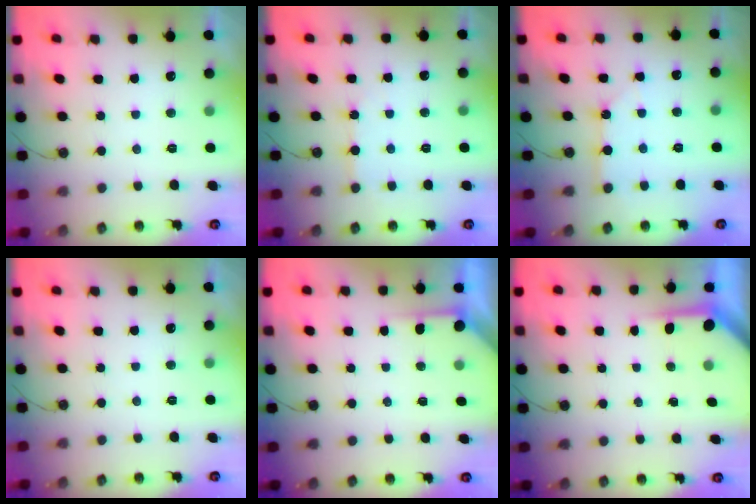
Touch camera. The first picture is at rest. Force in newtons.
{"total": 3.4, "press": 3.3, "slide": 0.6}
{"total": 2.6, "press": 2.6, "slide": 0.3}
{"total": 0.0}
{"total": 2.9, "press": 2.8, "slide": 0.4}
{"total": 3.8, "press": 3.8, "slide": 0.4}